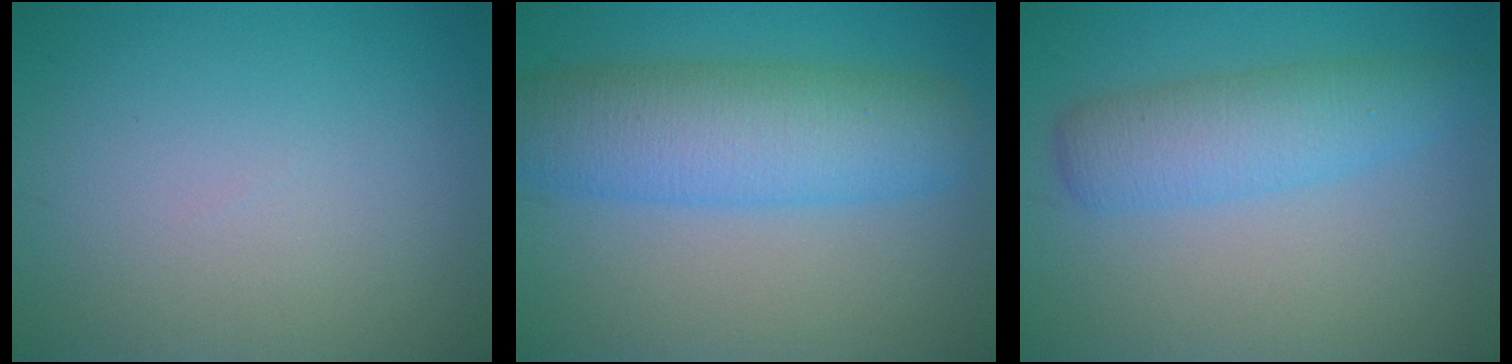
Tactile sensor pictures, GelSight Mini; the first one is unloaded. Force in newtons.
{"total": 7.9, "press": 7.9, "slide": 0.1}
{"total": 4.5, "press": 4.5, "slide": 0.1}